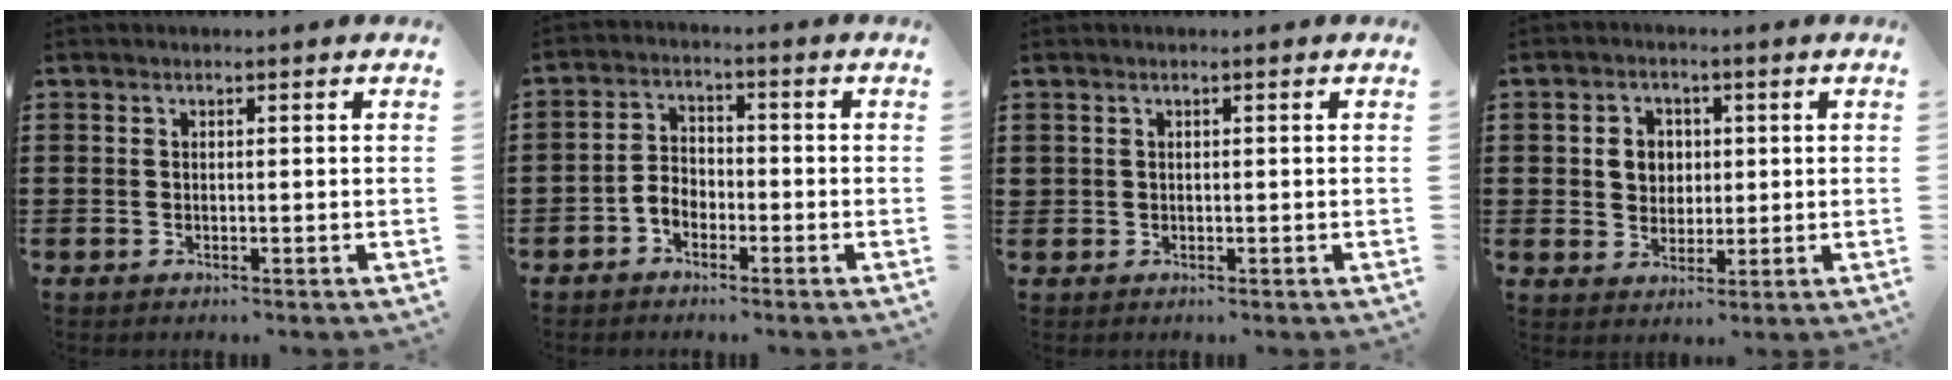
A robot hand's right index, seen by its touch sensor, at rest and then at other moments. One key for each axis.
{"total": 3.2, "fx": -2.0, "fy": 2.1, "fz": 1.3, "tx": -0.037, "ty": 0.005, "tz": -0.043}
{"total": 0.7, "fx": 0.3, "fy": 0.6, "fz": 0.1, "tx": -0.004, "ty": 0.002, "tz": 0.006}
{"total": 4.3, "fx": 0.7, "fy": 3.9, "fz": 1.8, "tx": -0.043, "ty": 0.010, "tz": 0.008}